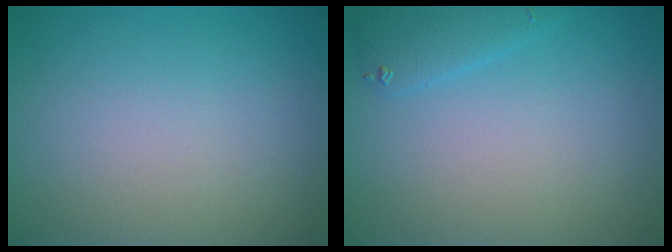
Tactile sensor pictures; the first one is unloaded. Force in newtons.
{"total": 1.7, "press": 1.7, "slide": 0.2}